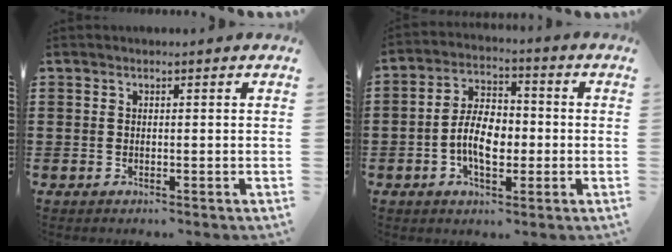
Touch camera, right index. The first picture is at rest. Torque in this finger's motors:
{"motor_torque": [2.14, 0.00, 0.32, 0.19]}